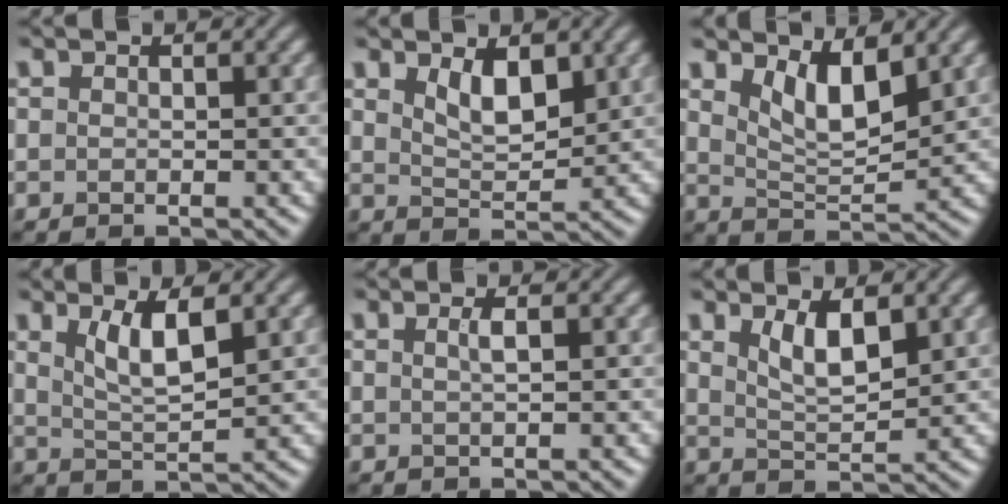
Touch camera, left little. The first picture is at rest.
{"total": 3.3, "force": [1.7, 1.4, 2.5], "torque": [-0.048, -0.005, 0.033]}
{"total": 4.3, "force": [2.4, 1.5, 3.3], "torque": [-0.066, -0.011, 0.045]}
{"total": 3.7, "force": [1.7, 1.0, 3.2], "torque": [-0.063, -0.007, 0.036]}
{"total": 1.2, "force": [0.3, 0.4, 1.1], "torque": [-0.016, 0.004, 0.003]}
{"total": 3.4, "force": [1.7, 1.1, 2.7], "torque": [-0.056, -0.006, 0.036]}